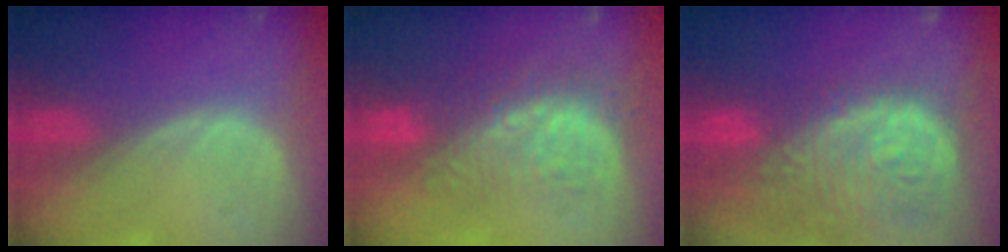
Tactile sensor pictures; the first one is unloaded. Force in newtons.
{"total": 8.7, "press": 8.4, "slide": 2.5}
{"total": 14.5, "press": 11.9, "slide": 8.2}